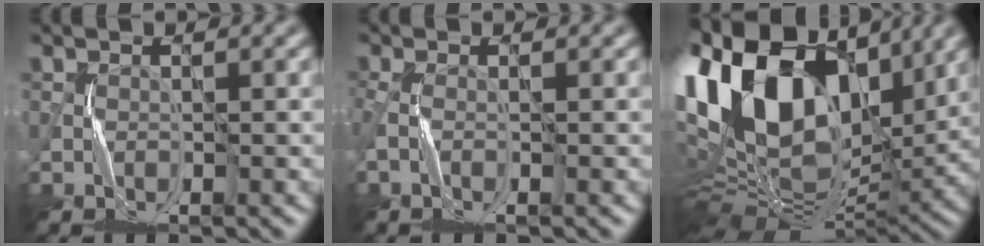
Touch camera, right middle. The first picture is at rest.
{"total": 1.0, "force": [-0.3, 0.4, 0.9], "torque": [-0.030, -0.005, -0.014]}
{"total": 17.7, "force": [4.8, 11.2, 12.9], "torque": [-0.257, 0.030, 0.081]}